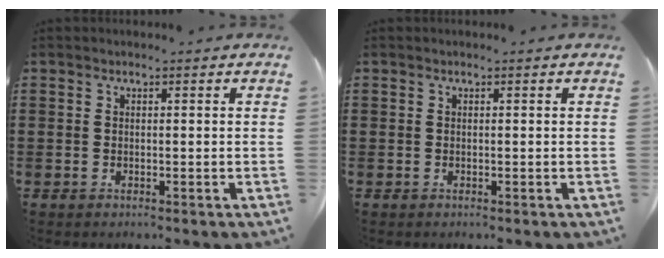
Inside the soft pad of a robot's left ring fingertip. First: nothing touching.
{"total": 0.0}